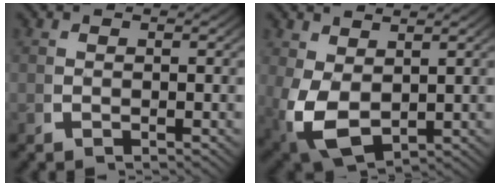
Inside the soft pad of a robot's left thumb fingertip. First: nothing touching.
{"total": 7.2, "force": [-0.9, 5.1, 5.0], "torque": [-0.133, -0.047, 0.019]}